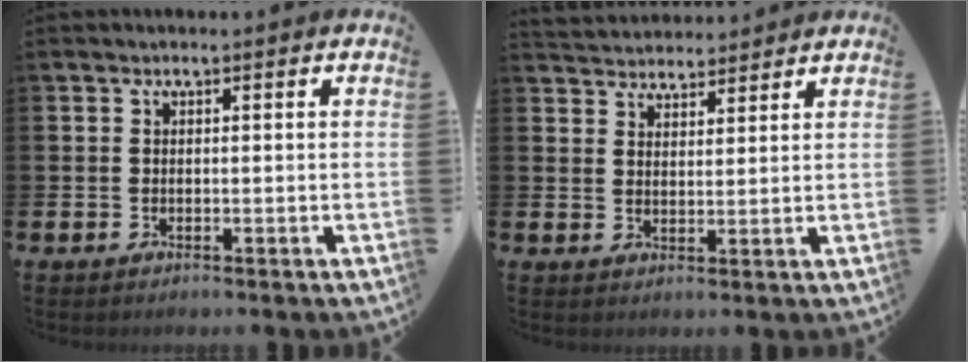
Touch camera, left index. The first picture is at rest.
{"total": 3.8, "force": [3.7, 0.8, -0.5], "torque": [-0.006, -0.017, 0.068]}